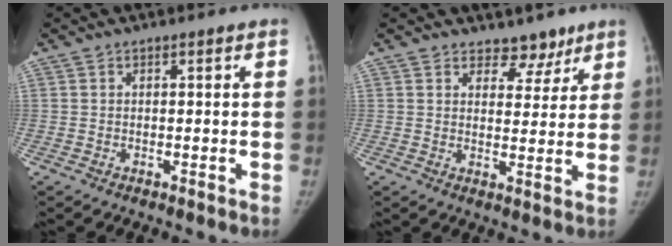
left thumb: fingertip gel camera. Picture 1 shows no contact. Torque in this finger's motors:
{"motor_torque": [0.27, 0.27, -0.36, 0.19, -0.07]}